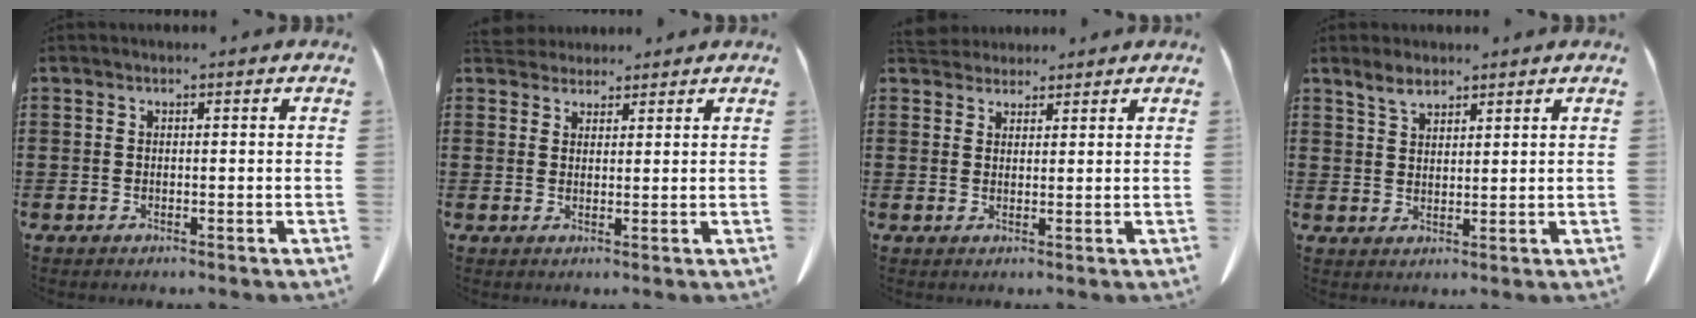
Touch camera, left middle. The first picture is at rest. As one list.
[{"total": 2.9, "force": [2.8, 0.9, 0.2], "torque": [-0.013, -0.002, 0.055]}, {"total": 3.2, "force": [3.0, 0.9, 0.4], "torque": [-0.016, -0.006, 0.059]}, {"total": 3.2, "force": [2.5, 1.3, 1.4], "torque": [-0.035, 0.002, 0.048]}]